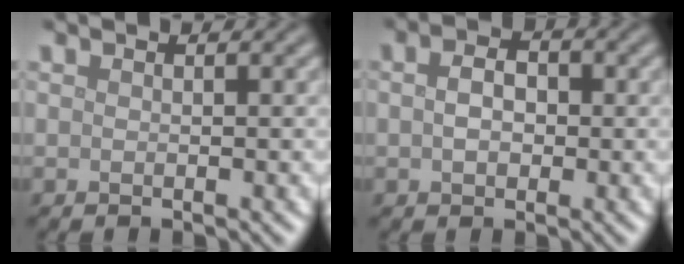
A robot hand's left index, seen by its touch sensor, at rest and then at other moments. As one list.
[{"total": 3.1, "force": [0.3, 2.1, 2.2], "torque": [-0.034, 0.004, -0.002]}]